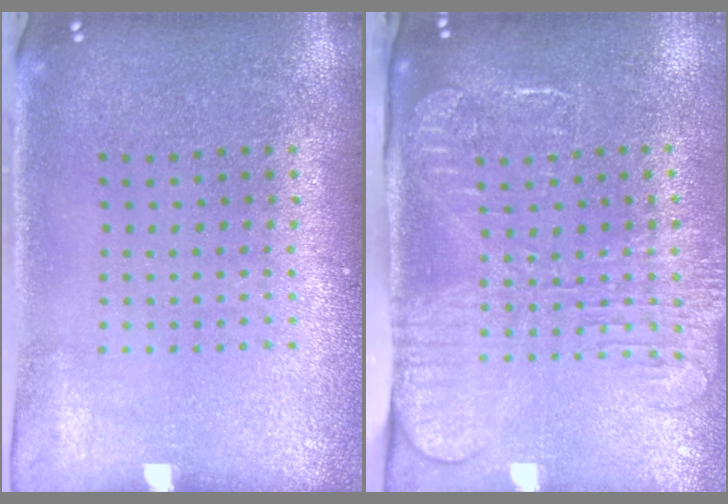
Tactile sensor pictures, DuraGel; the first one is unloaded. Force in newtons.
{"total": 2.6, "press": 2.0, "slide": 1.7}